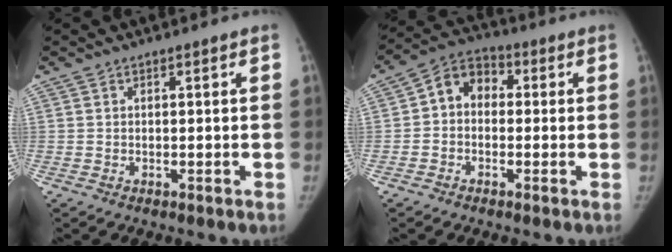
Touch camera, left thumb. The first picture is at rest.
{"total": 7.1, "force": [0.0, 5.6, 4.4], "torque": [-0.046, 0.021, -0.021]}